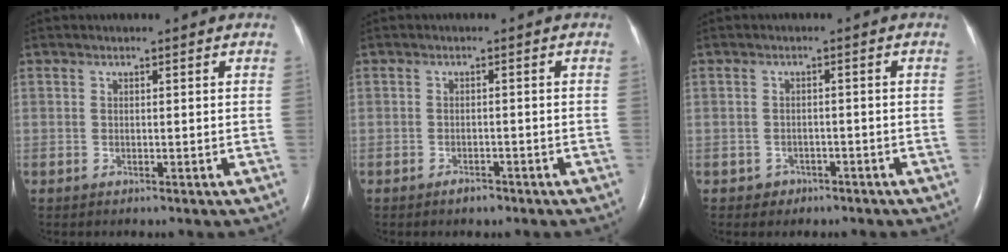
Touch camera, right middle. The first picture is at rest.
{"total": 1.6, "force": [-1.2, 0.7, 0.7], "torque": [-0.015, 0.001, -0.015]}
{"total": 2.0, "force": [-1.2, 1.6, 0.0], "torque": [-0.002, 0.010, -0.013]}